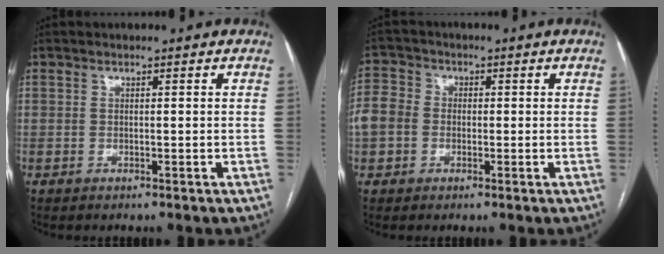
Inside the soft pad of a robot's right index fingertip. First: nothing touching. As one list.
[{"total": 8.2, "force": [-0.6, 7.4, 3.6], "torque": [-0.099, 0.030, -0.012]}]